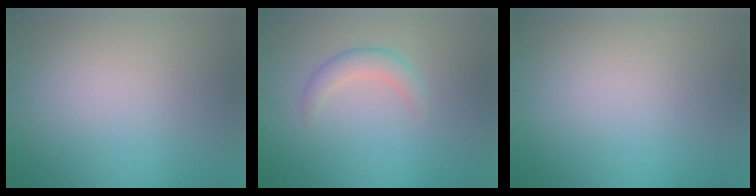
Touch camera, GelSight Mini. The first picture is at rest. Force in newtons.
{"total": 2.0, "press": 2.0, "slide": 0.1}
{"total": 0.0}